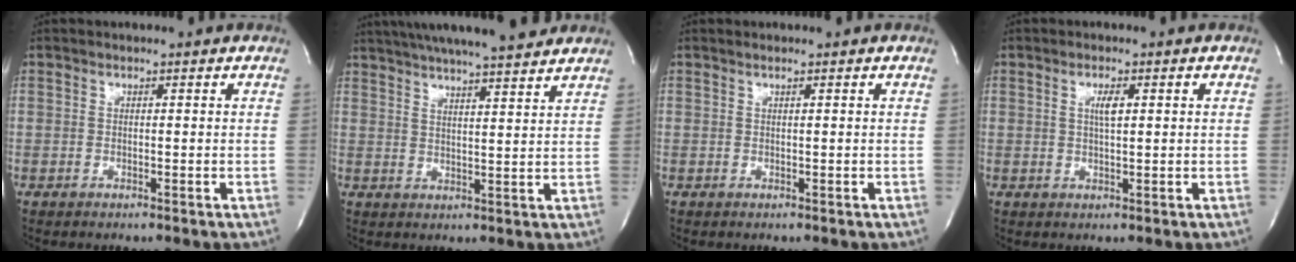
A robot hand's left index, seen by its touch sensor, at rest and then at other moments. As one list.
[{"total": 18.2, "force": [15.9, 1.5, 8.8], "torque": [-0.152, 0.025, 0.220]}, {"total": 0.0}, {"total": 2.3, "force": [0.4, 0.4, 2.2], "torque": [-0.046, 0.001, 0.008]}]